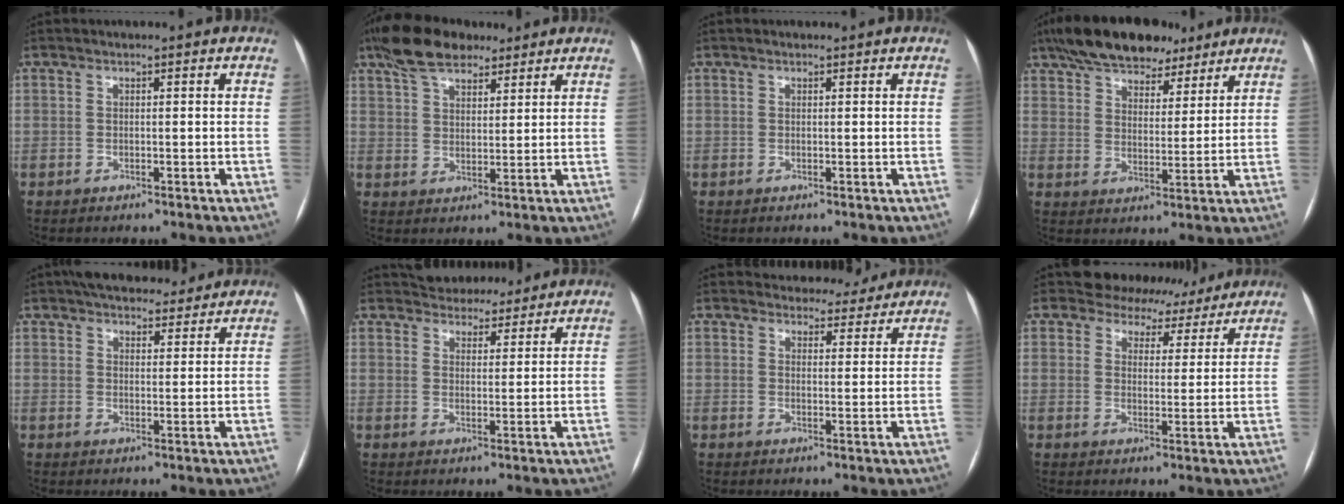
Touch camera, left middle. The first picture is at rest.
{"total": 9.7, "force": [7.3, 4.1, 5.0], "torque": [-0.095, 0.026, 0.129]}
{"total": 0.5, "force": [0.5, 0.2, 0.1], "torque": [-0.007, 0.007, 0.009]}
{"total": 16.0, "force": [12.3, 6.9, 7.5], "torque": [-0.133, 0.043, 0.195]}
{"total": 10.9, "force": [9.5, 3.7, 3.9], "torque": [-0.040, 0.018, 0.129]}
{"total": 8.1, "force": [7.4, 3.0, 1.3], "torque": [-0.008, 0.011, 0.101]}
{"total": 7.0, "force": [6.5, 2.5, 0.3], "torque": [0.013, 0.002, 0.070]}
{"total": 9.9, "force": [8.7, 4.8, -0.1], "torque": [0.027, 0.002, 0.094]}